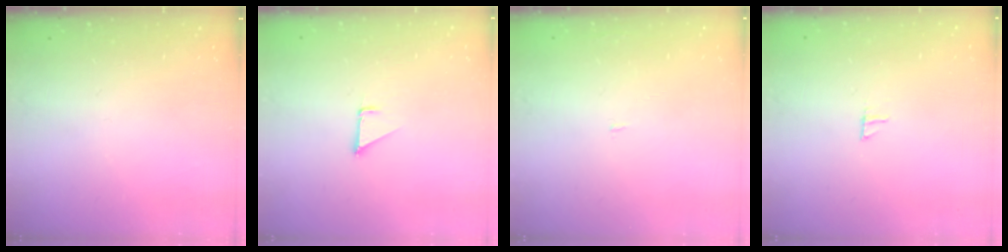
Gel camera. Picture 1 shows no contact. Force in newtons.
{"total": 1.3, "press": 1.3, "slide": 0.1}
{"total": 1.2, "press": 1.2, "slide": 0.1}
{"total": 3.7, "press": 3.7, "slide": 0.3}